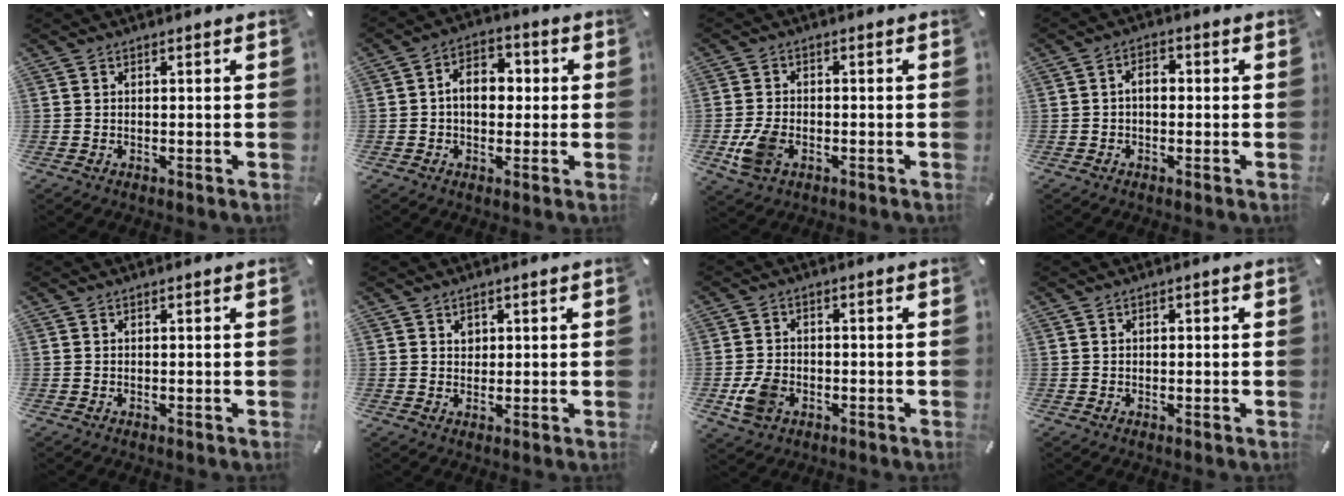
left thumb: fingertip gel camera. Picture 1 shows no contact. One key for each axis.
{"total": 7.7, "fx": -0.1, "fy": 5.5, "fz": 5.4, "tx": -0.085, "ty": 0.007, "tz": -0.008}
{"total": 6.7, "fx": -2.3, "fy": 4.5, "fz": 4.3, "tx": -0.107, "ty": 0.004, "tz": -0.044}
{"total": 3.4, "fx": -0.3, "fy": 2.1, "fz": 2.6, "tx": -0.051, "ty": 0.011, "tz": -0.008}
{"total": 0.0}
{"total": 2.1, "fx": 0.8, "fy": 1.9, "fz": 0.5, "tx": 0.013, "ty": -0.006, "tz": 0.009}
{"total": 6.1, "fx": -2.1, "fy": 4.8, "fz": 3.2, "tx": -0.075, "ty": 0.007, "tz": -0.038}
{"total": 0.6, "fx": 0.0, "fy": 0.5, "fz": 0.2, "tx": -0.003, "ty": 0.006, "tz": -0.002}